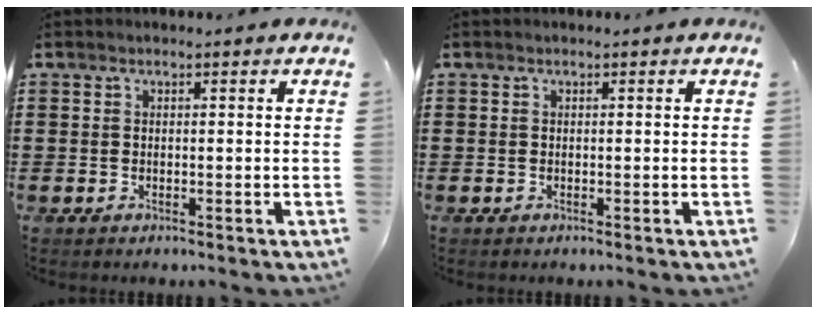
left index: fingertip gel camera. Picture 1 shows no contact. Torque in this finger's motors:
{"motor_torque": [0.00, 0.00, 0.00, 0.00]}